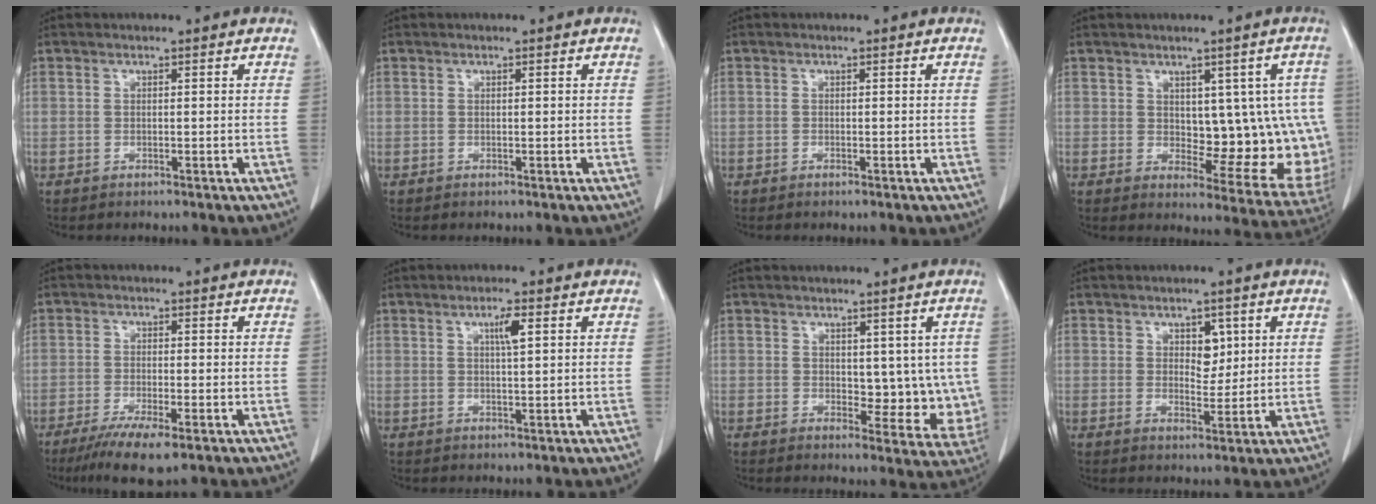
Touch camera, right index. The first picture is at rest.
{"total": 0.0}
{"total": 0.0}
{"total": 12.2, "force": [1.2, 6.1, 10.5], "torque": [-0.101, 0.006, 0.028]}
{"total": 6.5, "force": [-4.0, 0.8, 5.0], "torque": [-0.086, -0.016, -0.067]}
{"total": 2.8, "force": [1.1, 0.2, 2.6], "torque": [-0.045, -0.001, 0.018]}
{"total": 7.4, "force": [1.1, 4.2, 6.0], "torque": [-0.049, -0.007, 0.020]}
{"total": 3.9, "force": [1.5, 2.3, 2.7], "torque": [-0.037, 0.000, 0.026]}